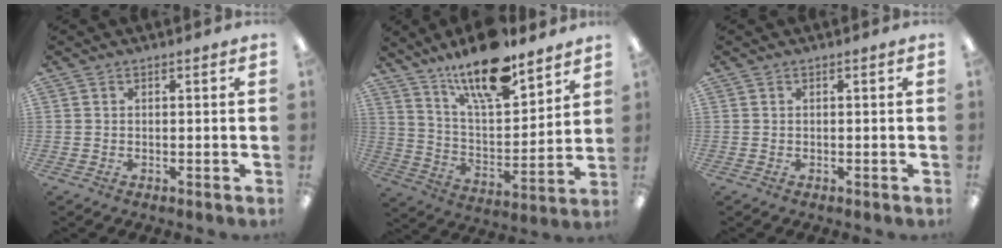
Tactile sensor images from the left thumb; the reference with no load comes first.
{"total": 18.0, "force": [14.1, 5.4, 9.9], "torque": [-0.172, -0.086, 0.238]}
{"total": 0.0}